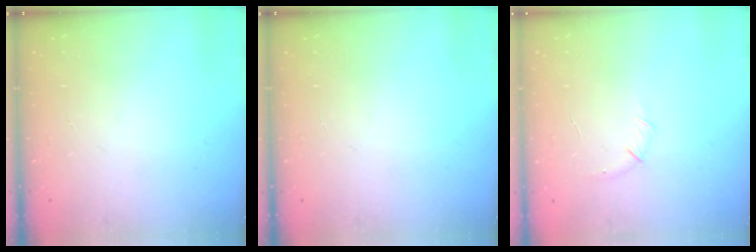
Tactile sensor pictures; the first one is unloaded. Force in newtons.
{"total": 0.0}
{"total": 5.1, "press": 4.9, "slide": 1.4}